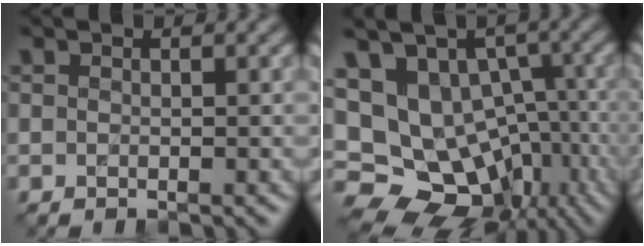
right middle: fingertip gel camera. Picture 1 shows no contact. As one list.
[{"total": 15.2, "force": [-4.1, 12.0, 8.5], "torque": [-0.156, -0.006, -0.033]}]